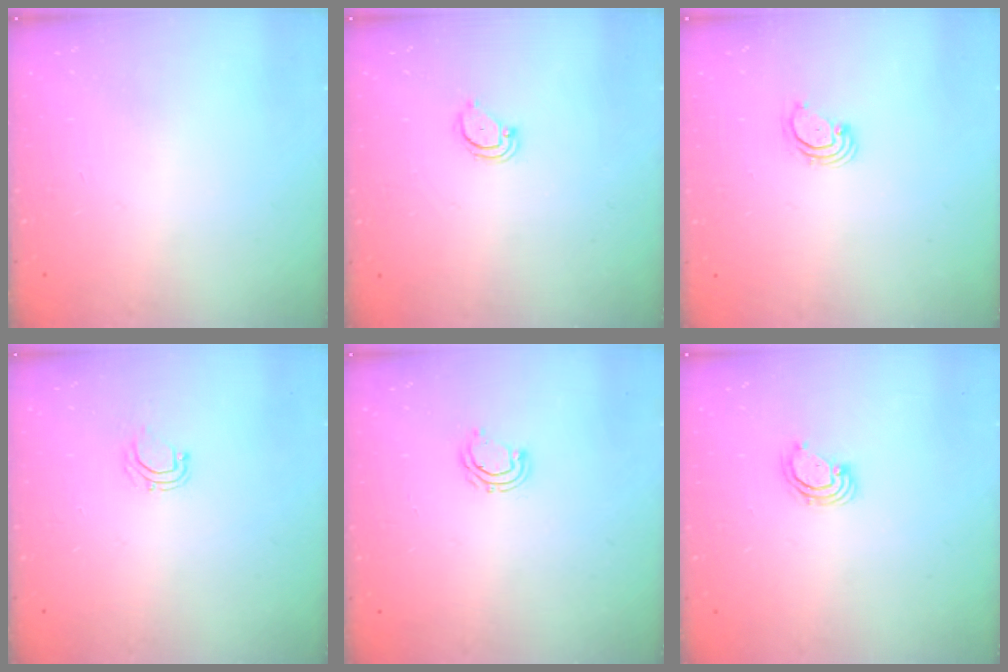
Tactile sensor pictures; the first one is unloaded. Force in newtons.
{"total": 2.6, "press": 2.6, "slide": 0.2}
{"total": 3.0, "press": 3.0, "slide": 0.3}
{"total": 4.9, "press": 4.8, "slide": 0.5}
{"total": 5.6, "press": 5.4, "slide": 1.4}
{"total": 3.5, "press": 3.5, "slide": 0.2}